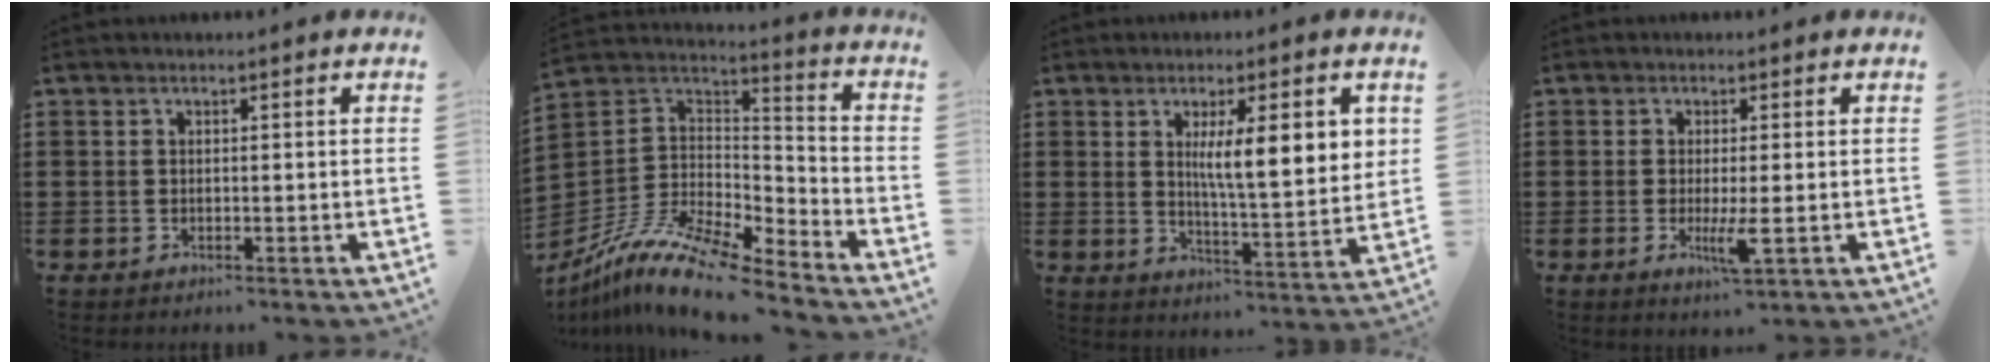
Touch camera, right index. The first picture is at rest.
{"total": 11.8, "force": [-9.6, 2.6, 6.4], "torque": [-0.141, 0.014, -0.193]}
{"total": 9.4, "force": [3.1, 2.0, 8.7], "torque": [-0.146, -0.004, 0.046]}
{"total": 4.1, "force": [-0.9, 0.3, 4.0], "torque": [-0.082, -0.017, -0.019]}